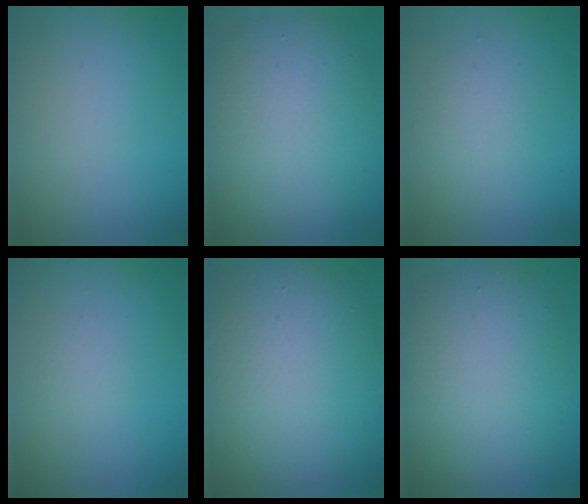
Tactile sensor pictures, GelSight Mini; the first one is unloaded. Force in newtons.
{"total": 8.9, "press": 8.9, "slide": 0.3}
{"total": 2.0, "press": 2.0, "slide": 0.1}
{"total": 0.0}
{"total": 11.8, "press": 11.7, "slide": 1.0}
{"total": 8.6, "press": 8.6, "slide": 0.3}